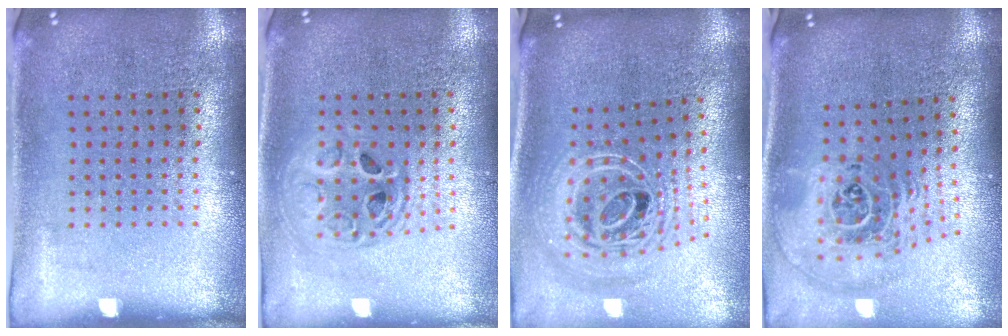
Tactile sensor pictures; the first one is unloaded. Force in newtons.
{"total": 1.6, "press": 1.4, "slide": 0.8}
{"total": 2.8, "press": 2.0, "slide": 1.9}
{"total": 2.5, "press": 1.8, "slide": 1.8}